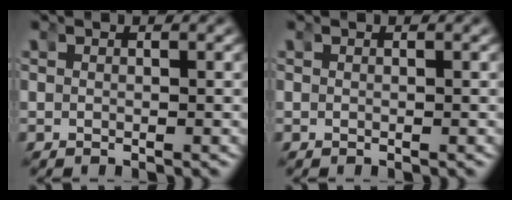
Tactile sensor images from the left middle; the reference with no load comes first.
{"total": 0.0}